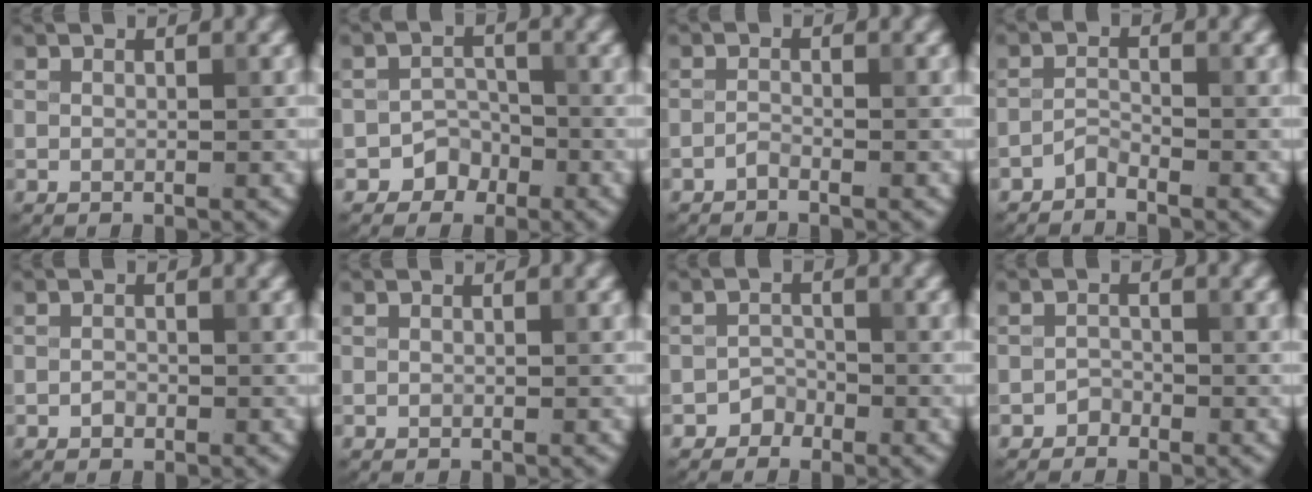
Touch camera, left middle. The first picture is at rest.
{"total": 2.0, "force": [-1.3, 1.5, 0.3], "torque": [0.007, 0.008, -0.023]}
{"total": 0.7, "force": [-0.7, 0.1, 0.3], "torque": [-0.005, 0.002, -0.017]}
{"total": 1.2, "force": [-1.2, 0.2, 0.3], "torque": [-0.006, 0.005, -0.026]}
{"total": 0.7, "force": [-0.4, 0.5, 0.4], "torque": [-0.006, -0.001, -0.008]}
{"total": 0.0}
{"total": 1.3, "force": [-1.0, 0.8, 0.0], "torque": [0.007, 0.008, -0.017]}
{"total": 1.0, "force": [-0.8, 0.5, 0.0], "torque": [0.004, 0.004, -0.015]}